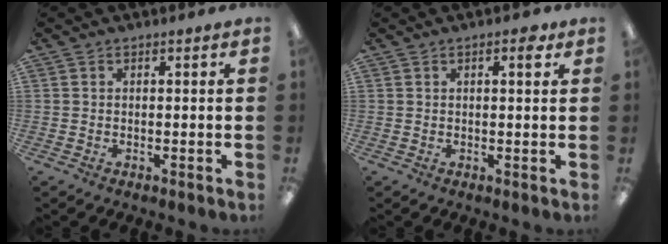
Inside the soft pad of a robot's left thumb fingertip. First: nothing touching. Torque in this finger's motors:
{"motor_torque": [0.03, 0.01, -0.02, -0.20, 0.01]}